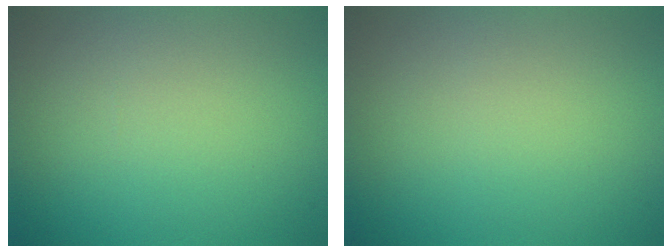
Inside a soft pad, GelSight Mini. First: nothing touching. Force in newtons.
{"total": 0.0}